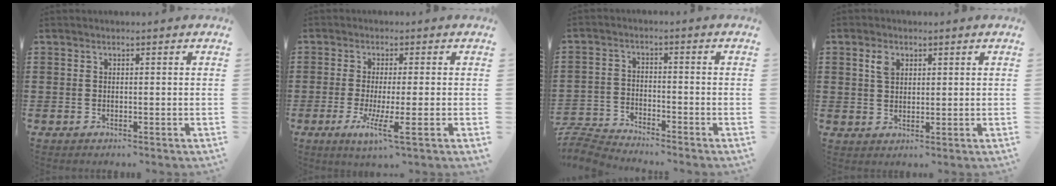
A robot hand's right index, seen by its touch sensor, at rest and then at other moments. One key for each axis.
{"total": 5.4, "fx": -2.0, "fy": -0.3, "fz": 5.0, "tx": -0.106, "ty": -0.024, "tz": -0.037}
{"total": 4.3, "fx": -4.3, "fy": 0.4, "fz": 0.3, "tx": -0.028, "ty": -0.003, "tz": -0.096}
{"total": 2.7, "fx": 1.3, "fy": 1.7, "fz": 1.6, "tx": -0.039, "ty": 0.007, "tz": 0.023}